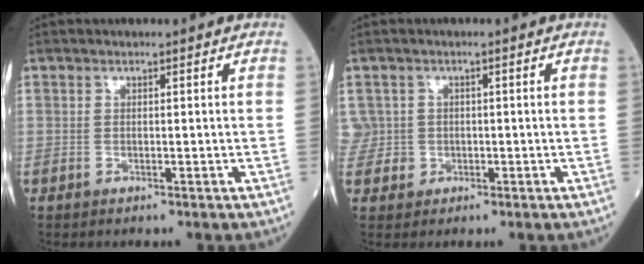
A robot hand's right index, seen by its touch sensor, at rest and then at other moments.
{"total": 3.6, "force": [0.1, 3.6, -0.1], "torque": [0.008, 0.014, 0.007]}